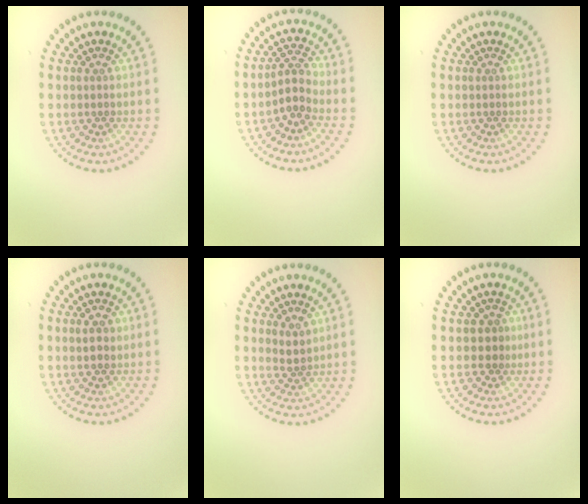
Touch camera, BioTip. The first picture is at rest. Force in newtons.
{"total": 2.3, "press": 1.7, "slide": 1.5}
{"total": 0.0}
{"total": 1.4, "press": 1.4, "slide": 0.3}
{"total": 1.5, "press": 1.1, "slide": 1.0}
{"total": 1.2, "press": 1.0, "slide": 0.8}